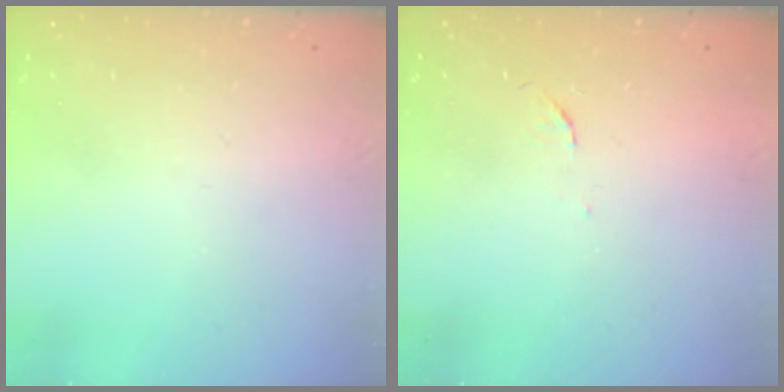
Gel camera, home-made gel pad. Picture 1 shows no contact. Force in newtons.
{"total": 3.2, "press": 3.2, "slide": 0.4}